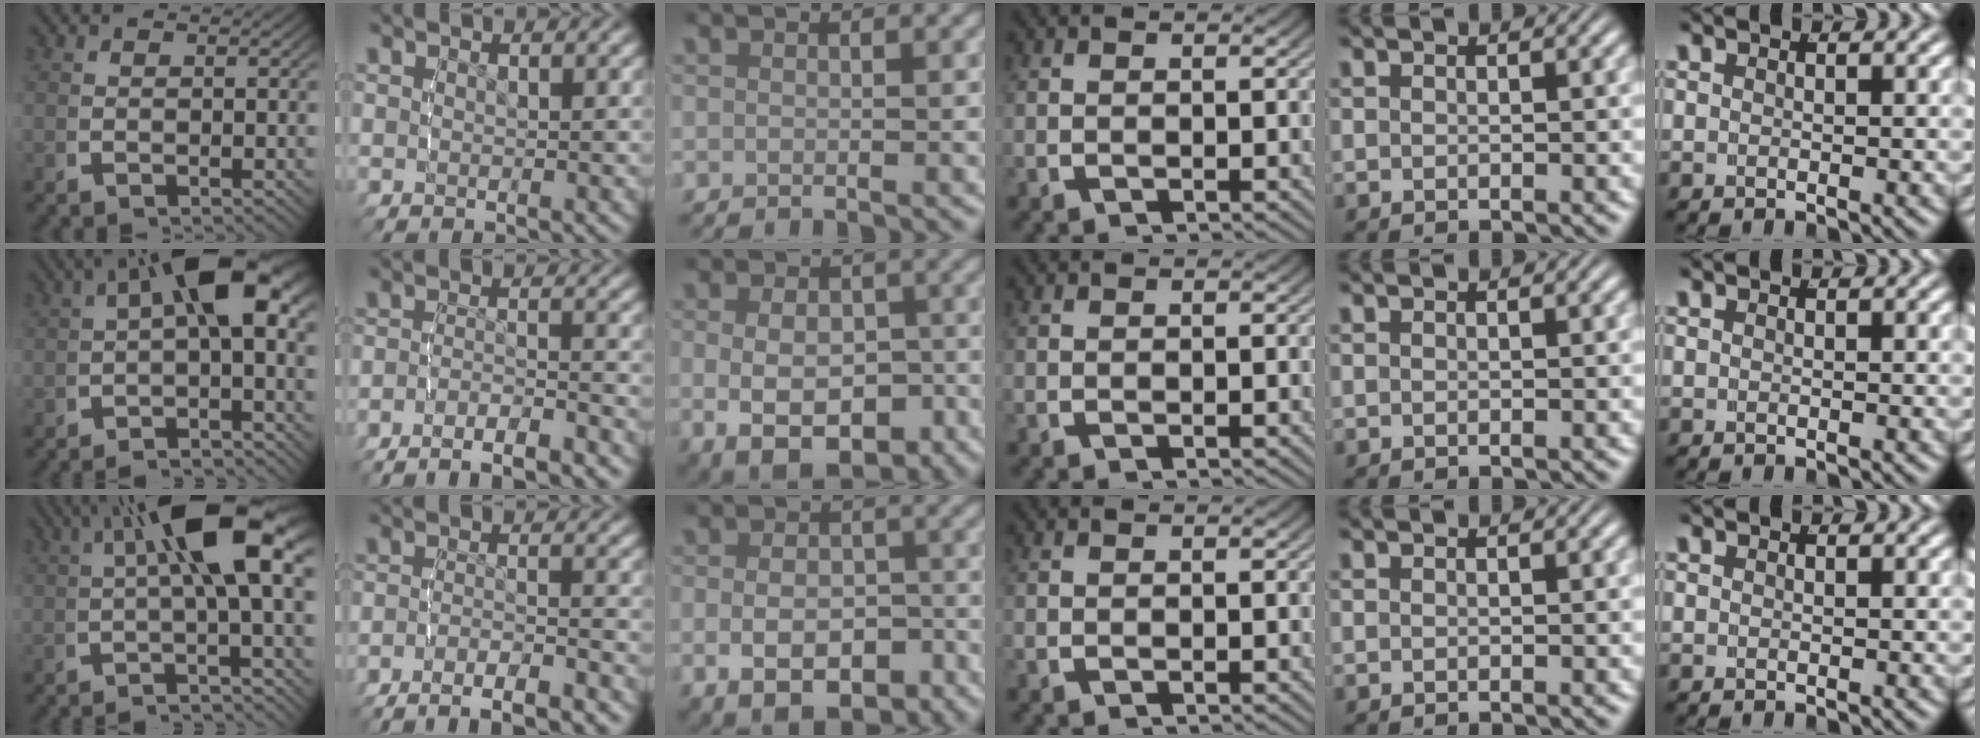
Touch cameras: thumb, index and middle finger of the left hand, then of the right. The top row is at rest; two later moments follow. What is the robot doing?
{"motion": "lift_and_place", "object": "bandage"}